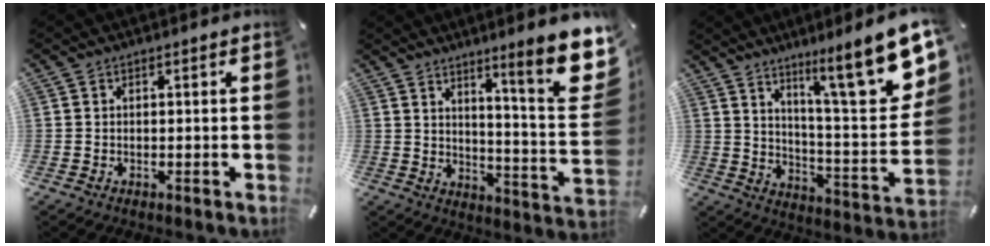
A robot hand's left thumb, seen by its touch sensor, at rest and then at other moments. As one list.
[{"total": 14.3, "force": [8.5, 2.0, 11.3], "torque": [-0.157, -0.073, 0.130]}, {"total": 19.1, "force": [12.2, 3.7, 14.2], "torque": [-0.203, -0.103, 0.184]}]